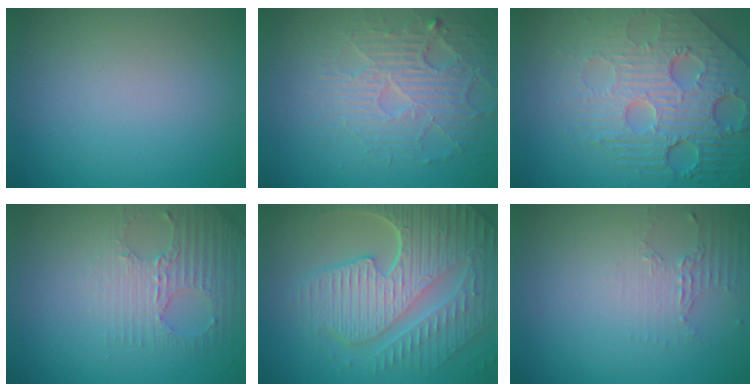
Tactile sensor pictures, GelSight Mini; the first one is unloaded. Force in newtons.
{"total": 4.4, "press": 3.9, "slide": 2.0}
{"total": 8.6, "press": 5.9, "slide": 6.2}
{"total": 2.8, "press": 2.5, "slide": 1.3}
{"total": 9.9, "press": 6.5, "slide": 7.4}
{"total": 2.0, "press": 1.5, "slide": 1.4}